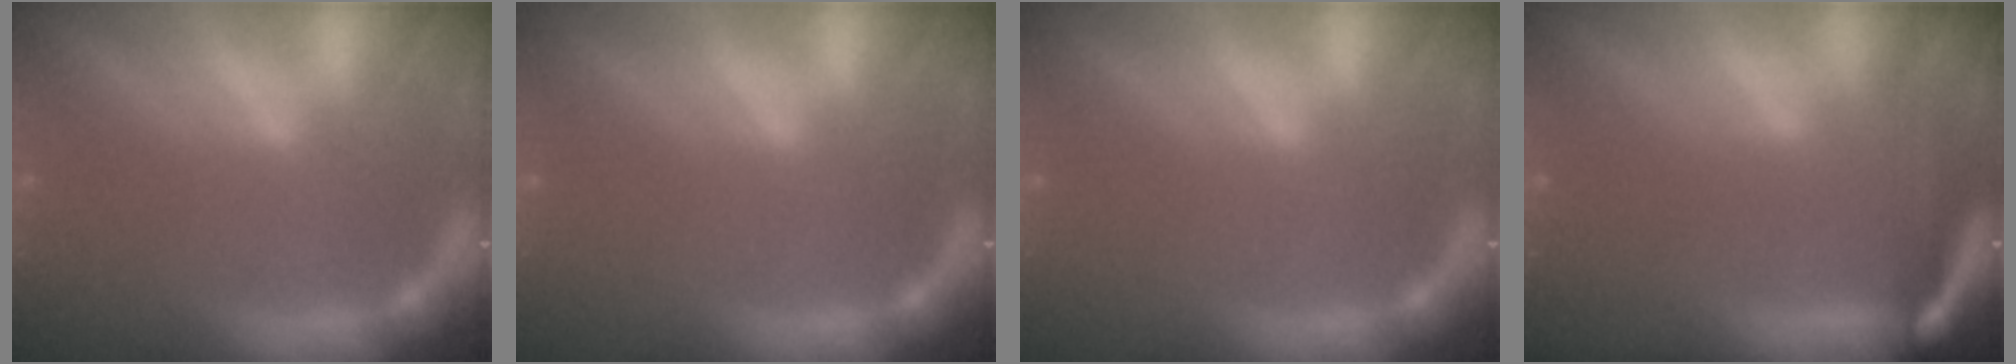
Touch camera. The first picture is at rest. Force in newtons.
{"total": 0.0}
{"total": 0.0}
{"total": 7.1}